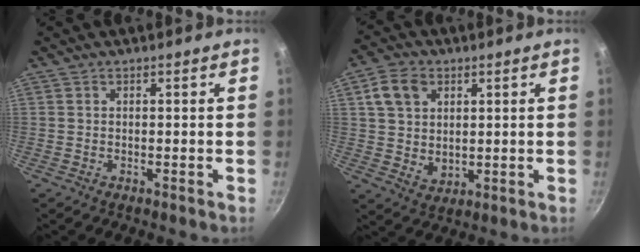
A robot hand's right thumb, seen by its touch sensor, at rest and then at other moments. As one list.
[{"total": 9.0, "force": [3.0, 6.9, 5.0], "torque": [-0.071, -0.010, 0.056]}]